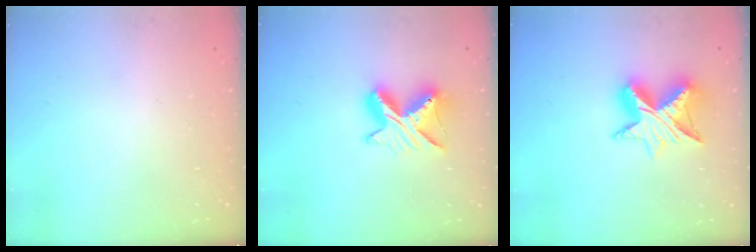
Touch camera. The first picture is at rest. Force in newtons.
{"total": 9.4, "press": 9.4, "slide": 0.2}
{"total": 11.0, "press": 10.9, "slide": 0.7}